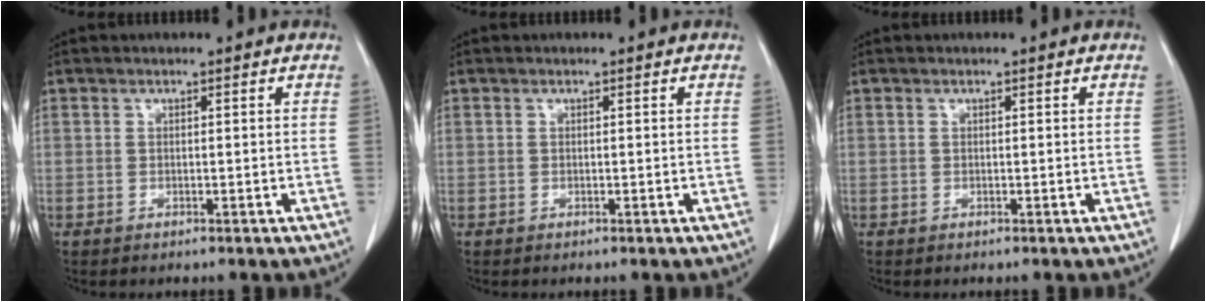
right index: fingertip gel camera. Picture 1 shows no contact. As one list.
[{"total": 0.0}, {"total": 0.0}]